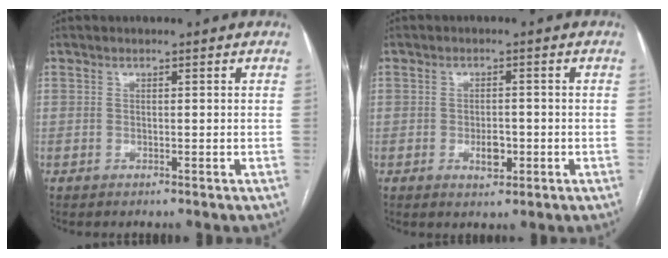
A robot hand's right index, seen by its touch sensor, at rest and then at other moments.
{"total": 3.2, "force": [-1.0, 1.6, 2.5], "torque": [-0.041, 0.001, -0.011]}